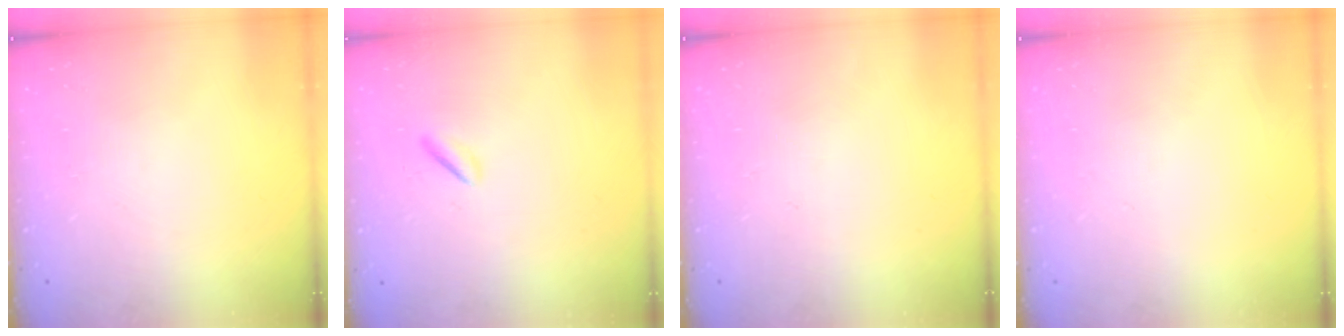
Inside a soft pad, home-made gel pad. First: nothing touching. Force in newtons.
{"total": 1.9, "press": 1.7, "slide": 0.7}
{"total": 0.0}
{"total": 0.0}